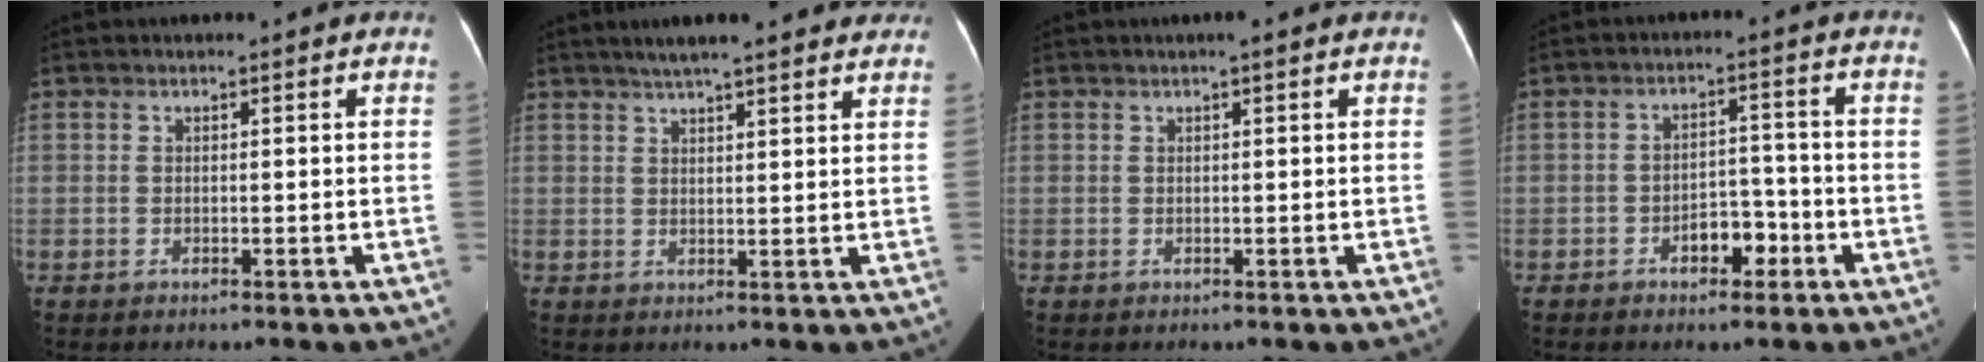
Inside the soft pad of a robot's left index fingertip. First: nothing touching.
{"total": 13.4, "force": [11.3, 2.0, 6.9], "torque": [-0.095, 0.033, 0.143]}
{"total": 0.9, "force": [0.5, 0.0, 0.7], "torque": [-0.013, 0.005, 0.005]}
{"total": 4.4, "force": [-2.4, 2.4, 2.8], "torque": [-0.042, 0.016, -0.037]}